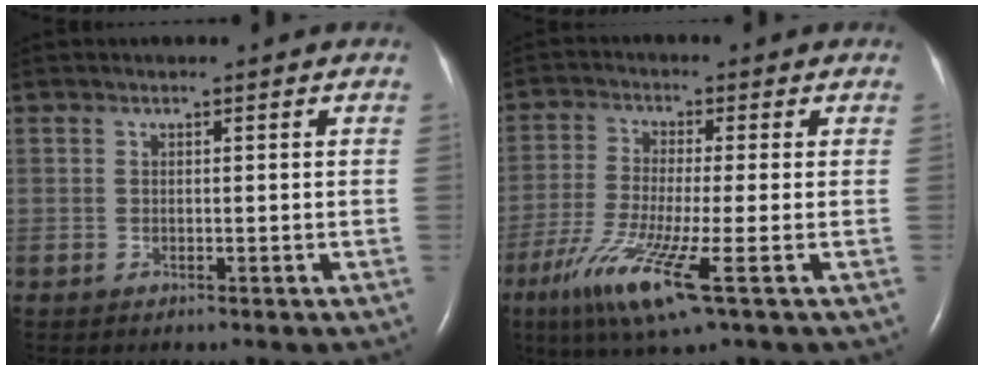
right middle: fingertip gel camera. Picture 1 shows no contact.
{"total": 10.5, "force": [-4.8, 0.1, 9.4], "torque": [-0.197, -0.036, -0.091]}